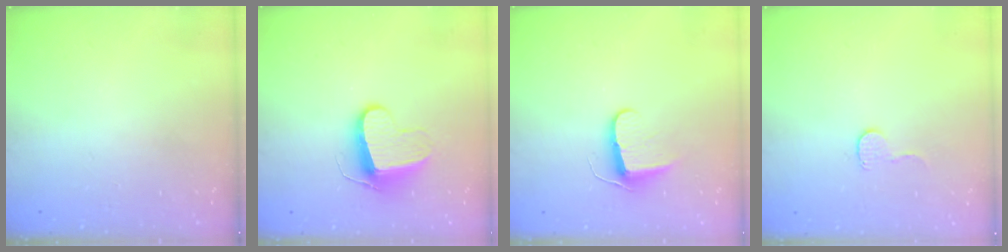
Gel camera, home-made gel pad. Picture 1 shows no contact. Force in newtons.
{"total": 9.9, "press": 9.9, "slide": 0.8}
{"total": 7.2, "press": 7.2, "slide": 0.7}
{"total": 4.6, "press": 4.6, "slide": 0.4}